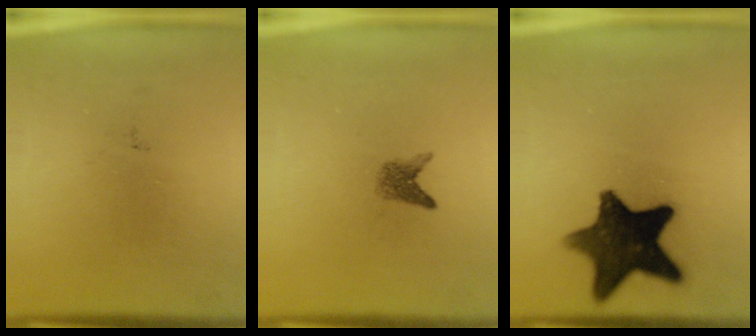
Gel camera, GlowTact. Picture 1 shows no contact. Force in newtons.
{"total": 1.8}
{"total": 13.8}